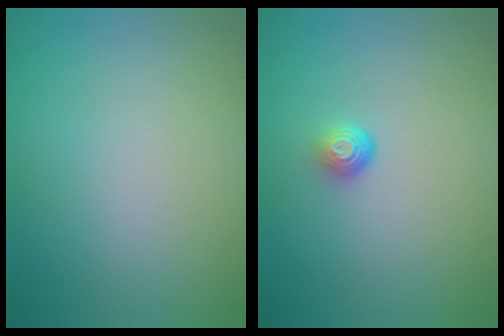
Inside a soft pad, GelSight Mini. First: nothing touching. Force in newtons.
{"total": 1.7, "press": 1.1, "slide": 1.3}